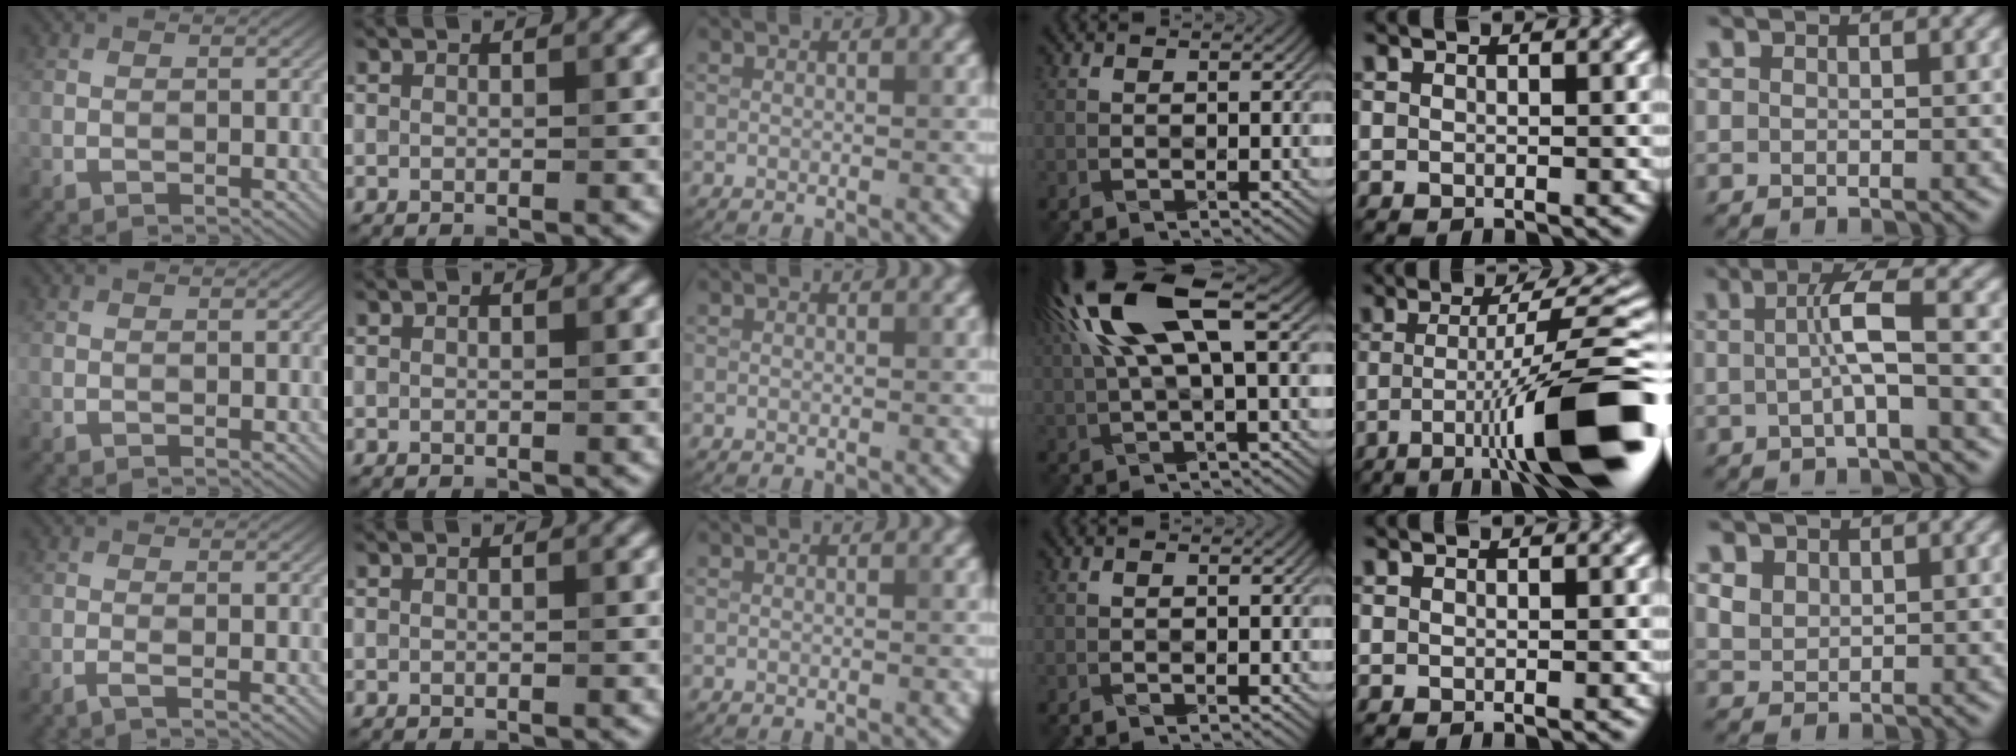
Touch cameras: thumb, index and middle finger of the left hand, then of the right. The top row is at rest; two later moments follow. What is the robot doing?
{"motion": "wrap", "object": "bandana"}